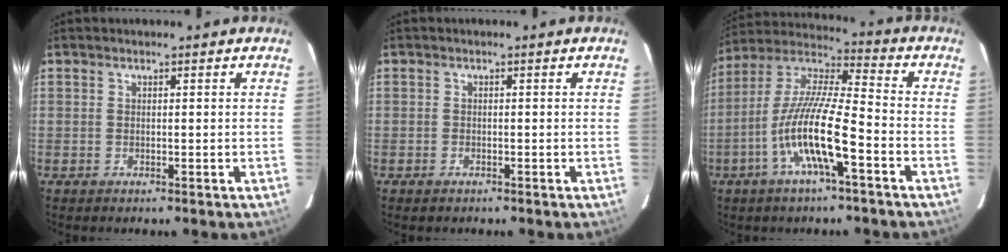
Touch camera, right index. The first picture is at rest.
{"total": 0.8, "force": [-0.7, 0.5, 0.2], "torque": [-0.005, 0.000, -0.012]}
{"total": 14.2, "force": [-5.7, 1.9, 12.8], "torque": [-0.253, -0.004, -0.115]}